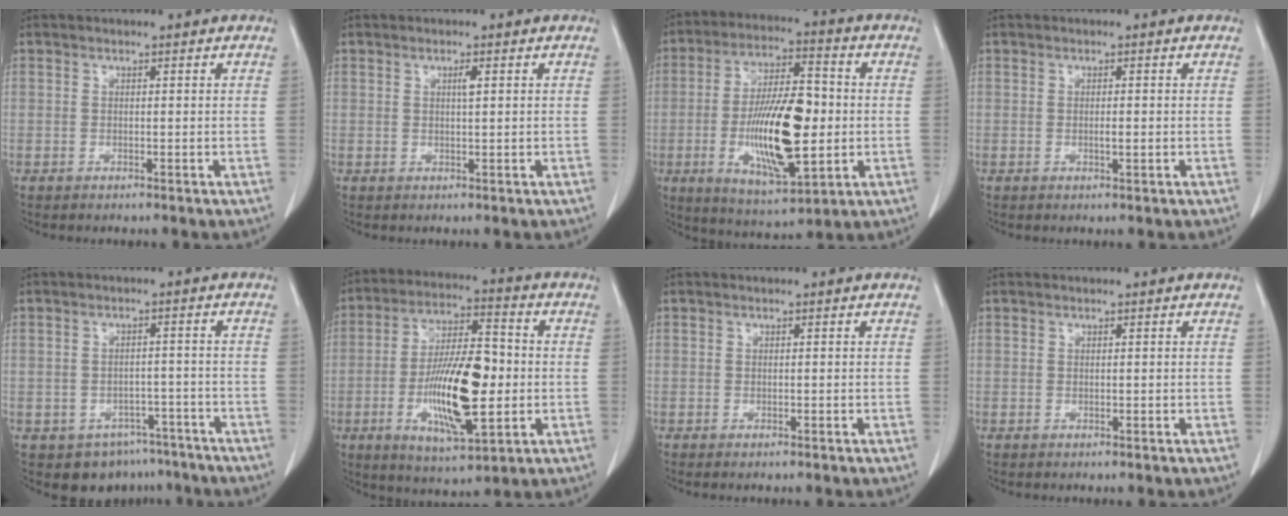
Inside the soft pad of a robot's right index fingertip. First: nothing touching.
{"total": 1.1, "force": [0.4, 0.0, 1.0], "torque": [-0.021, 0.001, 0.006]}
{"total": 16.4, "force": [-2.1, 4.8, 15.6], "torque": [-0.289, -0.001, -0.029]}
{"total": 0.9, "force": [-0.2, 0.1, 0.9], "torque": [-0.018, 0.000, -0.002]}
{"total": 7.4, "force": [-5.3, 5.0, 1.2], "torque": [0.000, 0.015, -0.064]}
{"total": 15.7, "force": [-2.5, 4.3, 14.9], "torque": [-0.275, 0.001, -0.038]}
{"total": 0.8, "force": [-0.6, 0.1, 0.5], "torque": [-0.011, -0.002, -0.007]}
{"total": 0.0}